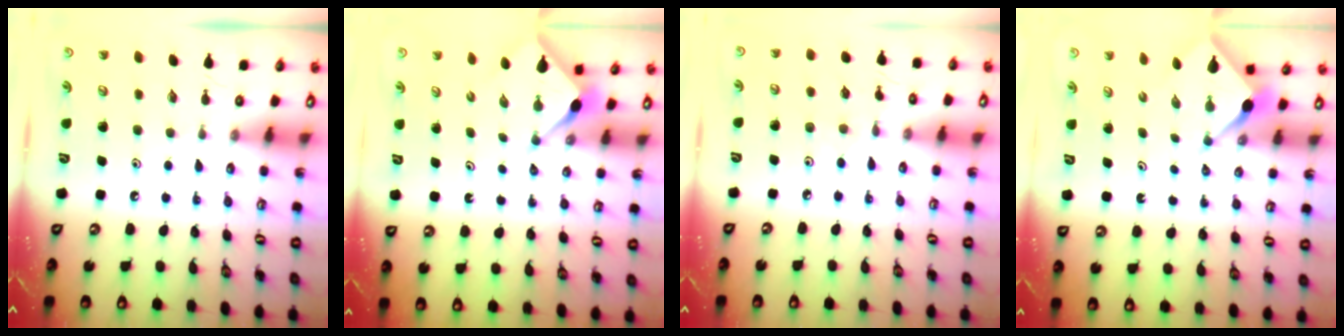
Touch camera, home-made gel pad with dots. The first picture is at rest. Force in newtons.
{"total": 3.1, "press": 3.1, "slide": 0.4}
{"total": 2.2, "press": 2.2, "slide": 0.4}
{"total": 2.5, "press": 2.5, "slide": 0.2}